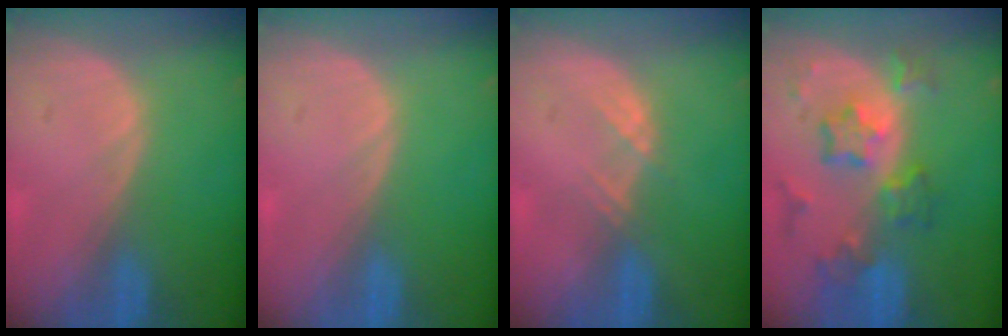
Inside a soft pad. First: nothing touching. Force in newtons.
{"total": 0.0}
{"total": 1.9, "press": 1.8, "slide": 0.8}
{"total": 8.4, "press": 7.4, "slide": 4.0}